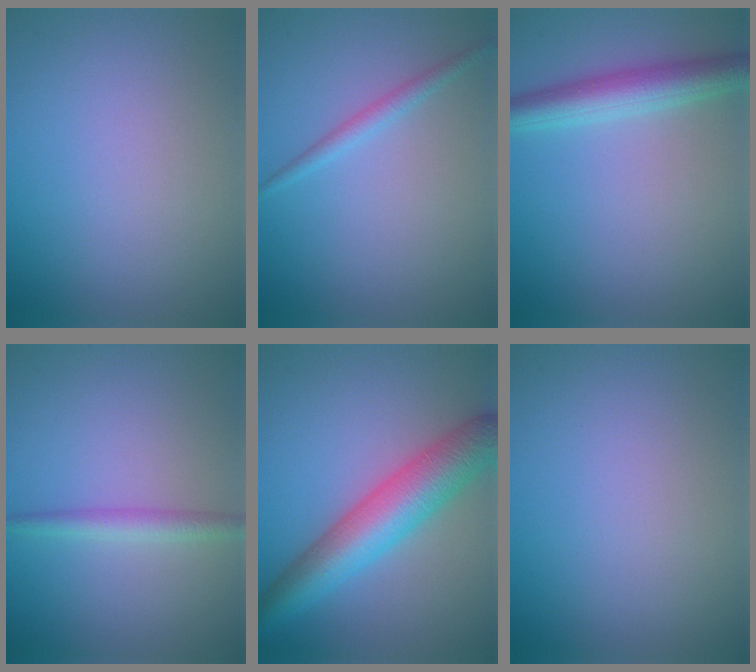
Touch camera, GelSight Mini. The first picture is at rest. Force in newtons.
{"total": 1.5, "press": 1.5, "slide": 0.0}
{"total": 4.4, "press": 4.4, "slide": 0.1}
{"total": 1.9, "press": 1.9, "slide": 0.1}
{"total": 7.6, "press": 7.6, "slide": 0.1}
{"total": 0.0}